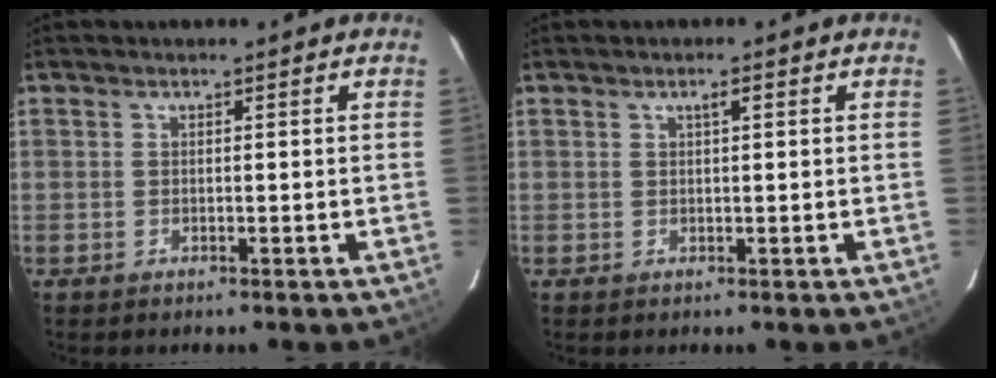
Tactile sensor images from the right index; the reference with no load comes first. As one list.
[{"total": 1.3, "force": [0.5, 0.3, 1.1], "torque": [-0.019, 0.006, 0.008]}]